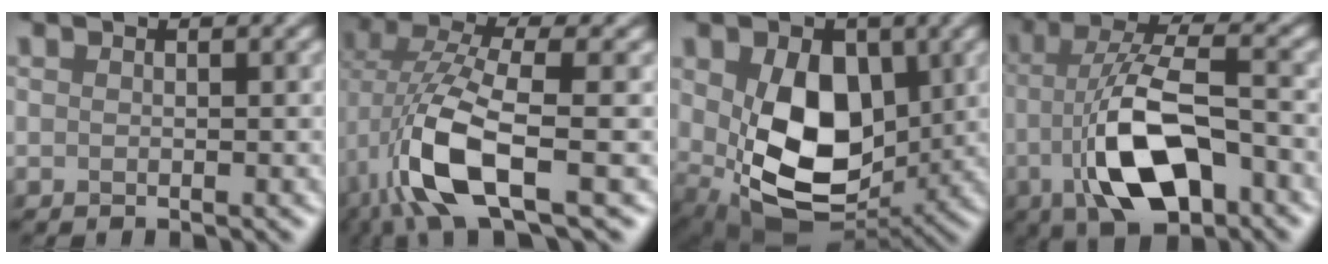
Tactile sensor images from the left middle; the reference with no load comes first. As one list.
[{"total": 8.6, "force": [-2.0, 2.6, 7.9], "torque": [-0.181, 0.001, -0.047]}, {"total": 9.6, "force": [0.3, 6.4, 7.2], "torque": [-0.143, -0.024, 0.015]}, {"total": 9.2, "force": [-3.2, 3.7, 7.8], "torque": [-0.162, 0.010, -0.064]}]